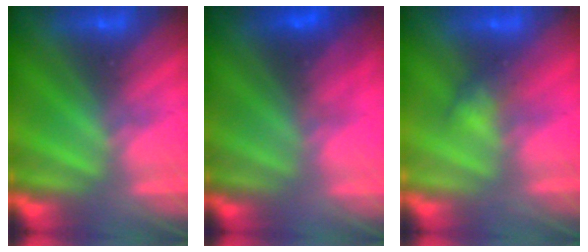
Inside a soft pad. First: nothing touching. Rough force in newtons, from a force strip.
{"total": 2.9}
{"total": 2.9}